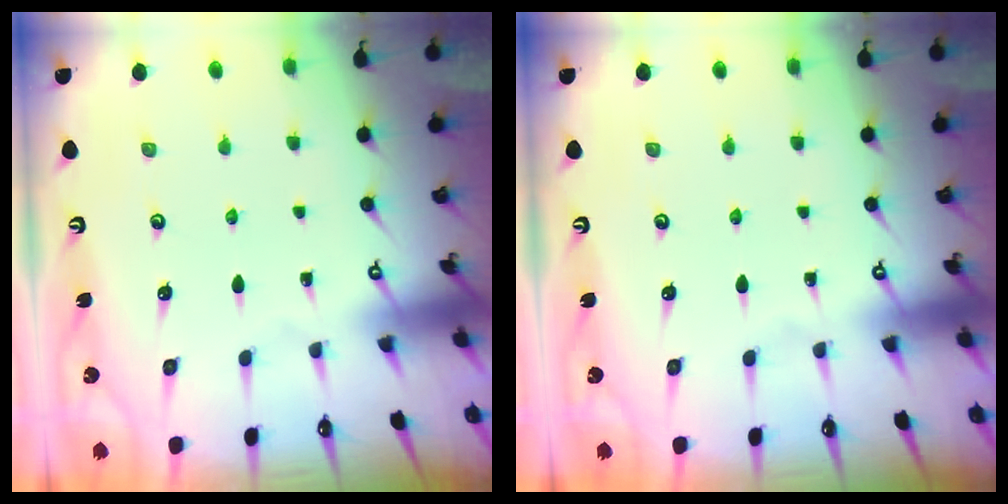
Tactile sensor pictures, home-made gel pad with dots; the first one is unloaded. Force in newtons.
{"total": 0.0}